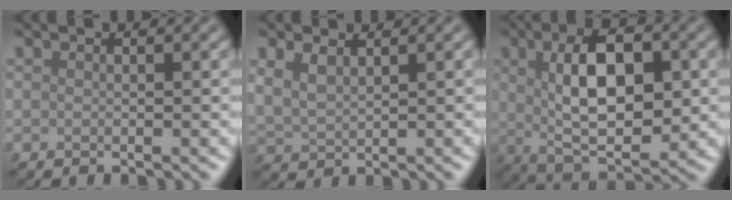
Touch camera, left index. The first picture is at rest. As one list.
[{"total": 2.1, "force": [1.3, 0.9, 1.4], "torque": [-0.038, 0.000, 0.030]}, {"total": 9.4, "force": [1.3, 4.2, 8.3], "torque": [-0.135, 0.006, 0.017]}]